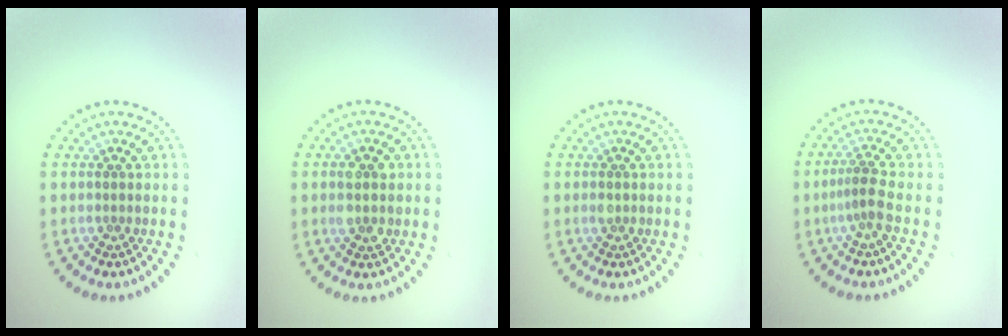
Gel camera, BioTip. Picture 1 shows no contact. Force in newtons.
{"total": 2.9, "press": 2.9, "slide": 0.3}
{"total": 0.9, "press": 0.9, "slide": 0.1}
{"total": 2.0, "press": 1.5, "slide": 1.3}